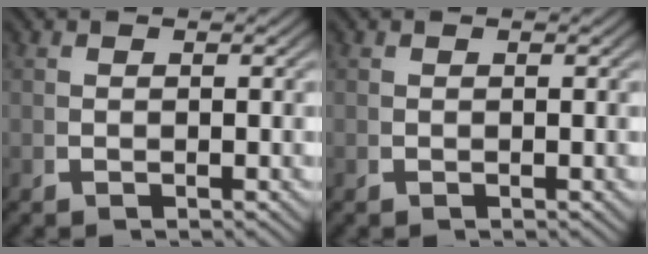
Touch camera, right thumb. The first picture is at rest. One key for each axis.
{"total": 0.0}